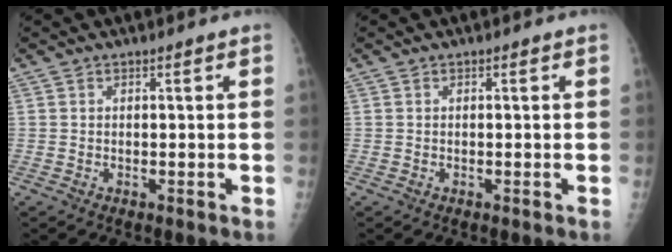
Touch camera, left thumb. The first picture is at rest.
{"total": 0.0}